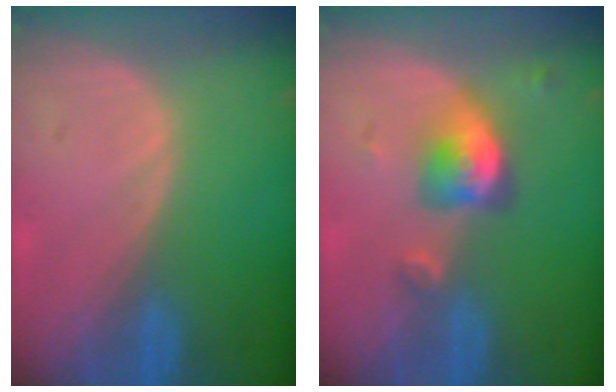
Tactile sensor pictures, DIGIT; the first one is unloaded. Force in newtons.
{"total": 5.1, "press": 4.9, "slide": 1.6}